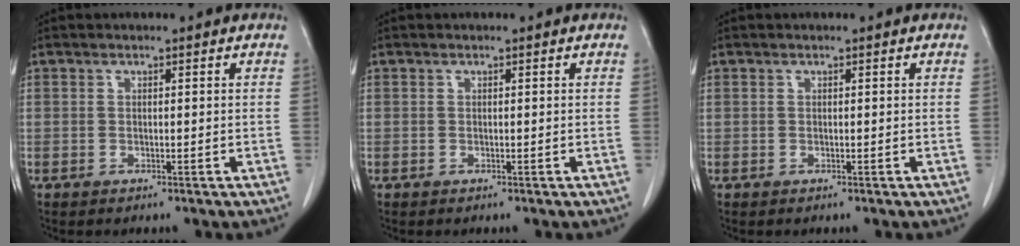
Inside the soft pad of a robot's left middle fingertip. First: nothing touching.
{"total": 0.0}
{"total": 0.0}